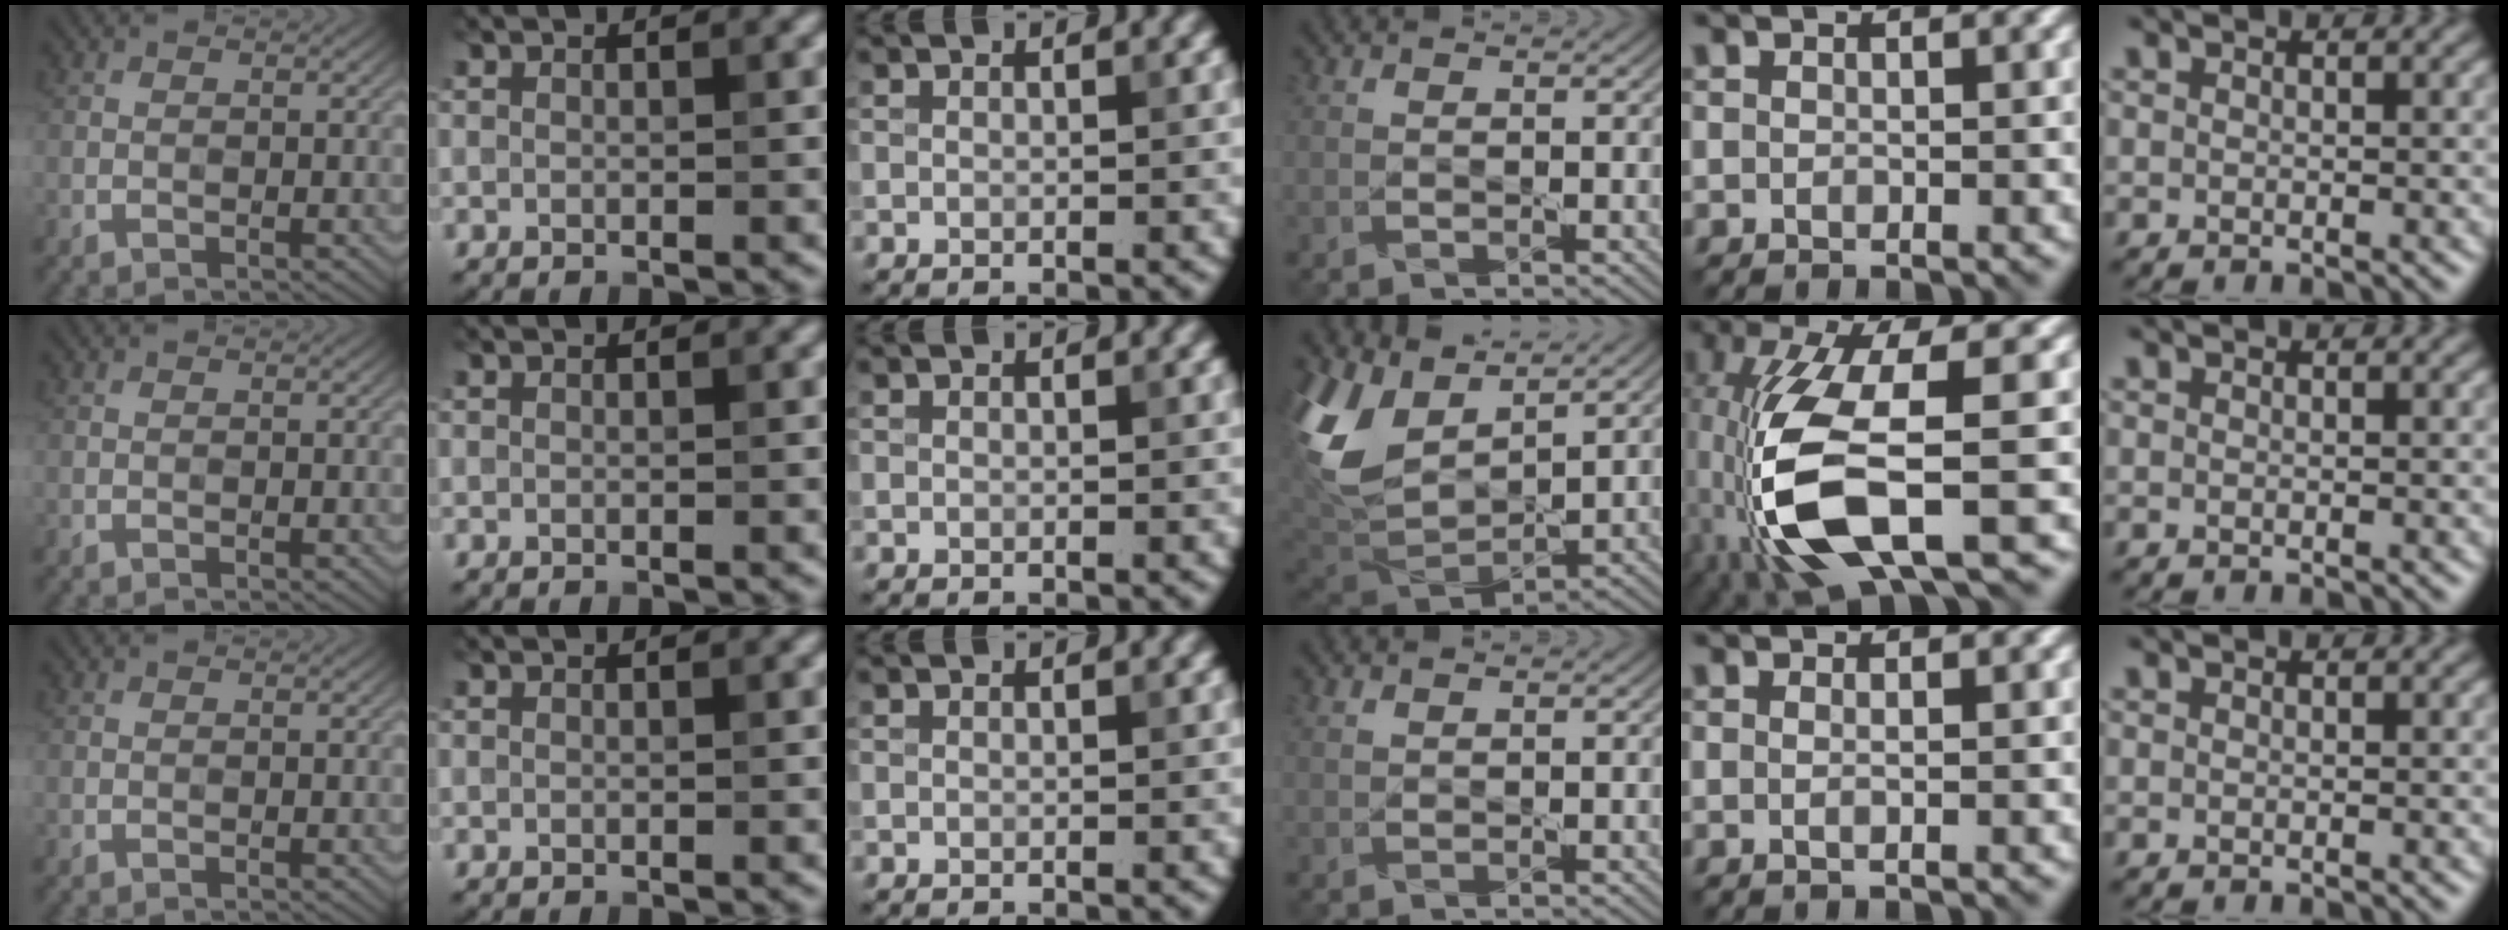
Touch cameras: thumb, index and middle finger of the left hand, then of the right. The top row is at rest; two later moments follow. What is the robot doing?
{"motion": "lift_and_place", "object": "knife"}